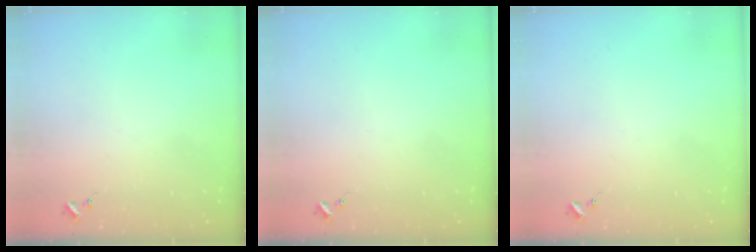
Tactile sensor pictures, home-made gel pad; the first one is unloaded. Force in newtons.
{"total": 0.0}
{"total": 0.0}